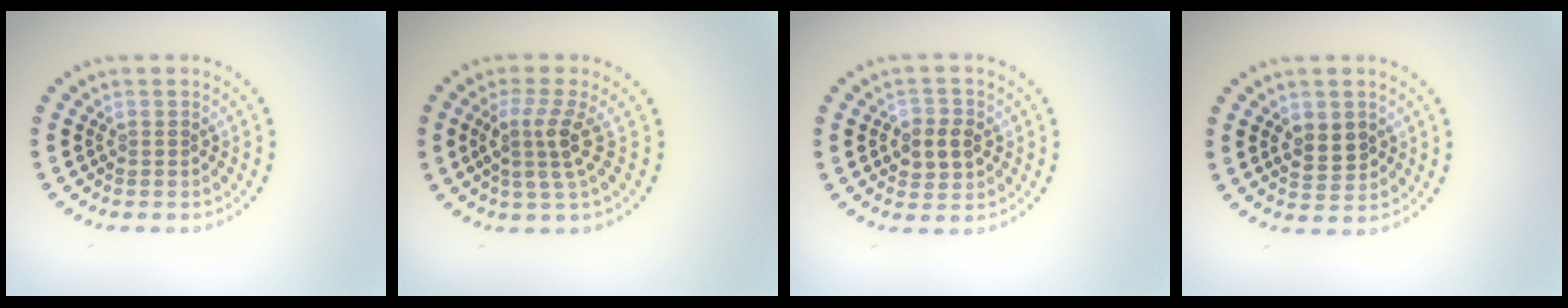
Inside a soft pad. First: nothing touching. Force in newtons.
{"total": 3.1, "press": 2.3, "slide": 2.1}
{"total": 2.9, "press": 2.8, "slide": 0.5}
{"total": 2.5, "press": 2.5, "slide": 0.4}